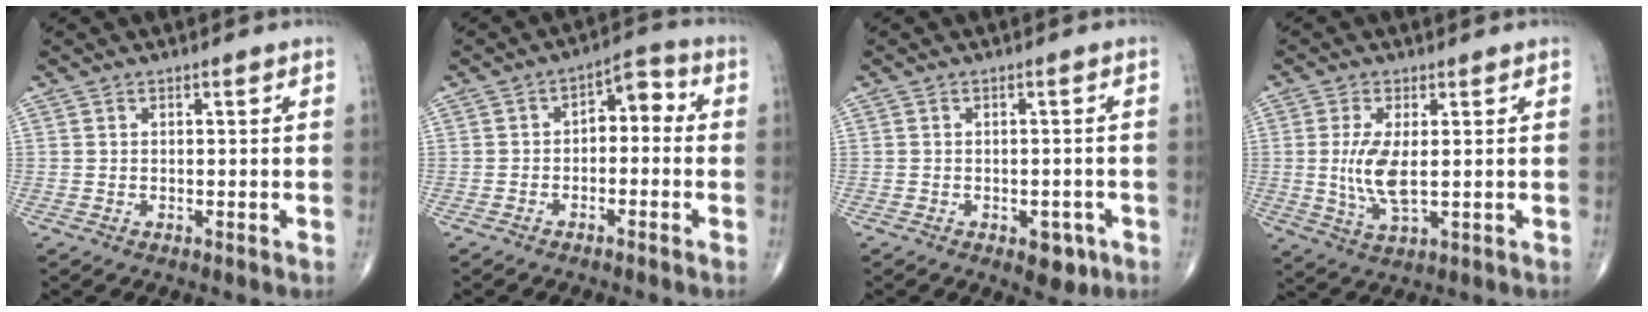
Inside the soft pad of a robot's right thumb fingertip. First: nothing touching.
{"total": 5.6, "force": [-0.6, 3.5, 4.4], "torque": [-0.036, 0.041, -0.019]}
{"total": 4.1, "force": [-1.9, 2.4, 2.7], "torque": [-0.012, 0.008, -0.019]}
{"total": 7.4, "force": [0.3, 2.7, 6.9], "torque": [-0.149, -0.015, 0.011]}